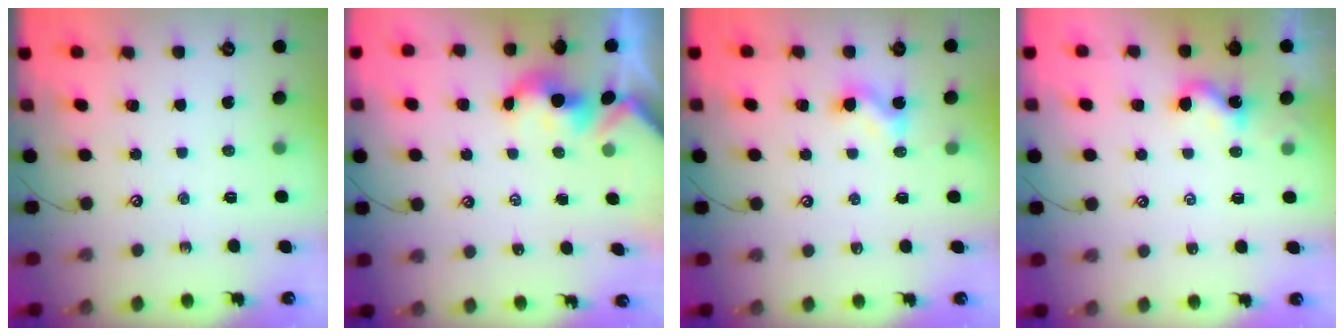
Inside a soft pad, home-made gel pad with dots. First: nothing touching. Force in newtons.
{"total": 1.7, "press": 1.7, "slide": 0.2}
{"total": 3.0, "press": 2.9, "slide": 0.4}
{"total": 1.8, "press": 1.8, "slide": 0.5}